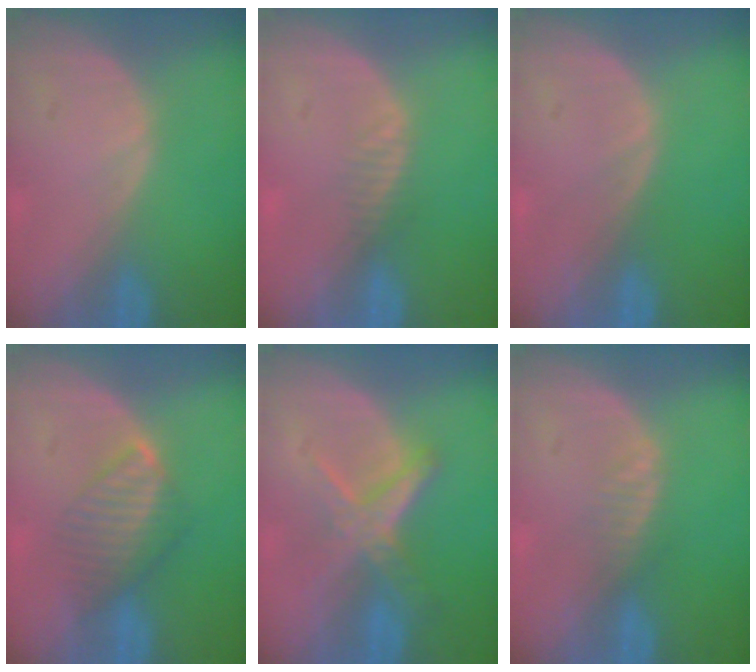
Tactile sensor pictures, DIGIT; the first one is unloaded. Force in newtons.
{"total": 1.3, "press": 1.1, "slide": 0.7}
{"total": 0.0}
{"total": 4.9, "press": 4.8, "slide": 0.8}
{"total": 6.0, "press": 5.4, "slide": 2.5}
{"total": 1.6, "press": 1.6, "slide": 0.1}